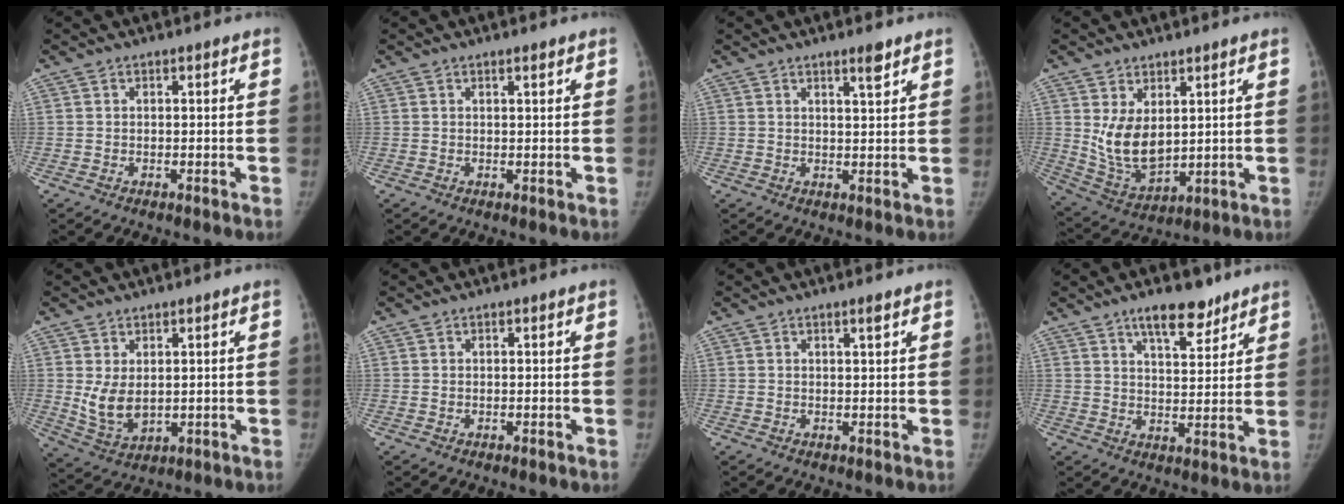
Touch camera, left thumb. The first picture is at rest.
{"total": 1.1, "force": [0.8, 0.3, 0.7], "torque": [-0.011, -0.005, 0.014]}
{"total": 3.3, "force": [2.4, 0.6, 2.2], "torque": [-0.028, -0.018, 0.037]}
{"total": 10.2, "force": [2.8, 6.1, 7.6], "torque": [-0.122, -0.030, 0.076]}
{"total": 6.7, "force": [1.1, 4.4, 5.0], "torque": [-0.084, -0.020, 0.038]}
{"total": 0.0}
{"total": 1.6, "force": [1.1, 0.2, 1.2], "torque": [-0.017, -0.007, 0.019]}
{"total": 9.0, "force": [6.4, 3.5, 5.3], "torque": [-0.057, -0.041, 0.102]}